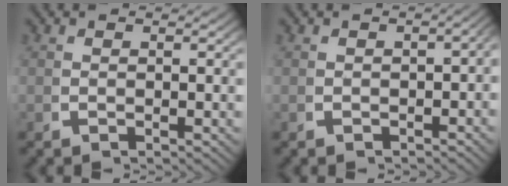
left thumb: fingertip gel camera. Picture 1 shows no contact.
{"total": 2.0, "force": [-0.9, 1.1, 1.4], "torque": [-0.015, 0.003, -0.013]}